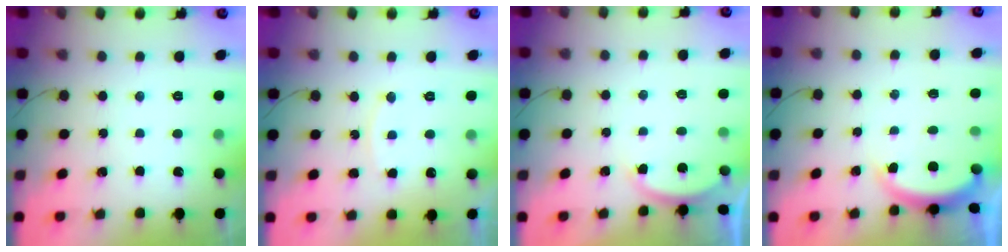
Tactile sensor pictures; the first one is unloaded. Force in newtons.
{"total": 8.4, "press": 8.4, "slide": 0.4}
{"total": 2.2, "press": 2.1, "slide": 0.5}
{"total": 2.2, "press": 2.2, "slide": 0.5}